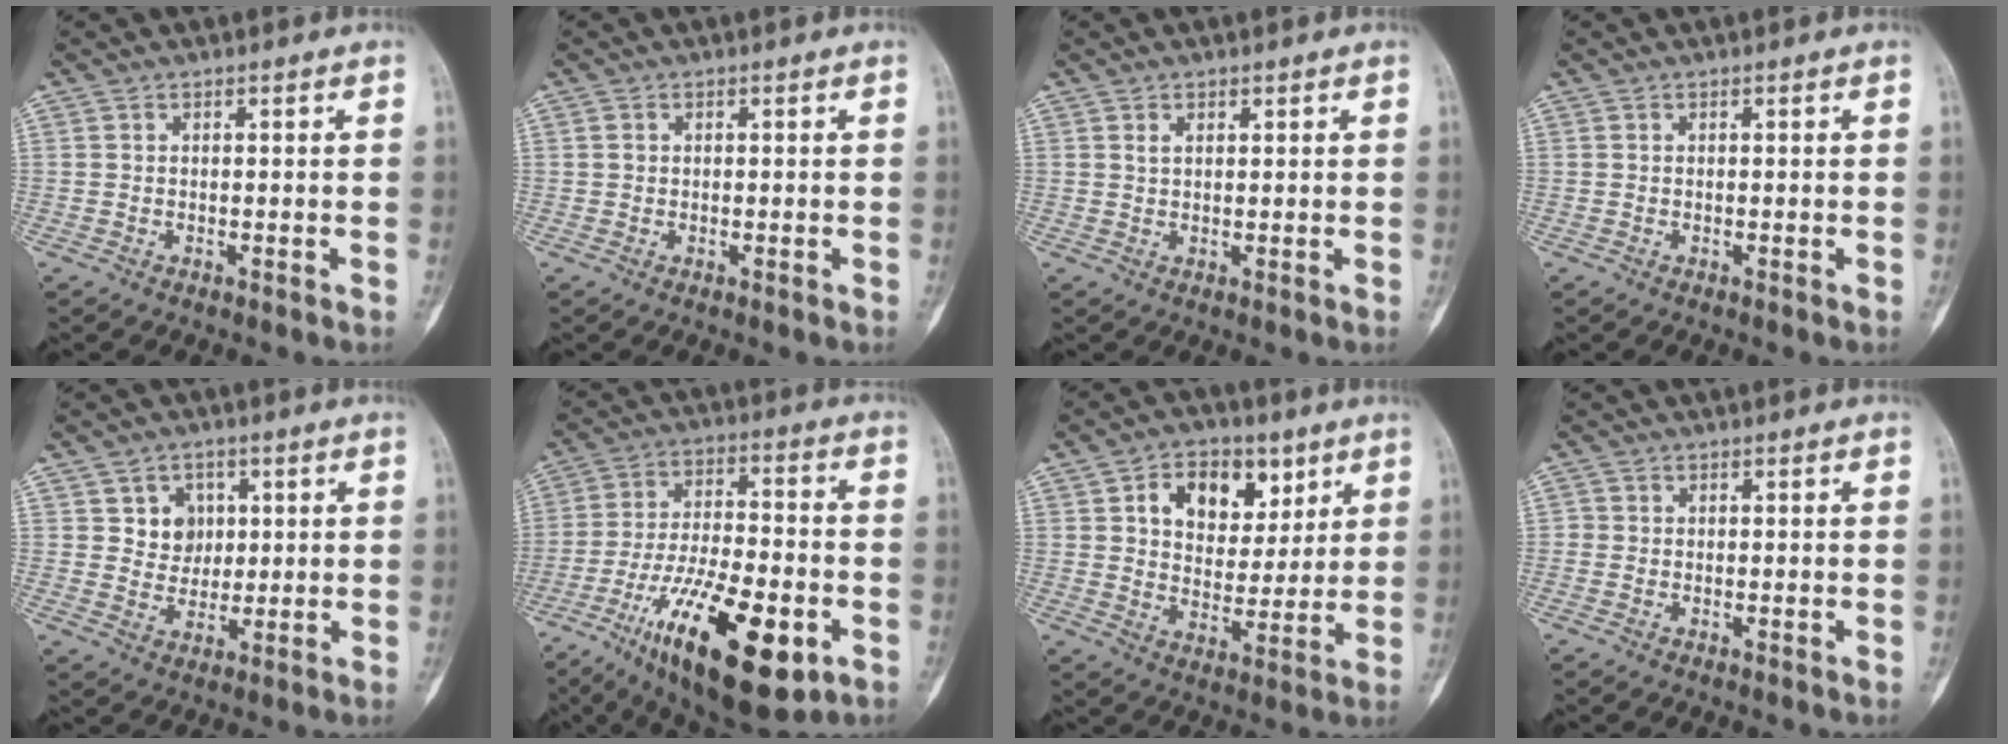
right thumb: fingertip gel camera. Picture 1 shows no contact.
{"total": 0.8, "force": [0.2, 0.7, 0.4], "torque": [-0.004, 0.001, 0.002]}
{"total": 1.4, "force": [0.7, 0.8, 0.9], "torque": [-0.013, 0.000, 0.014]}
{"total": 0.0}
{"total": 6.1, "force": [1.9, 5.4, 2.1], "torque": [0.000, -0.004, 0.032]}
{"total": 22.8, "force": [-9.6, 8.4, 18.9], "torque": [-0.324, 0.028, -0.150]}
{"total": 12.6, "force": [5.4, 8.7, 7.3], "torque": [-0.066, -0.018, 0.087]}
{"total": 0.8, "force": [-0.2, 0.7, 0.1], "torque": [0.002, 0.003, -0.006]}